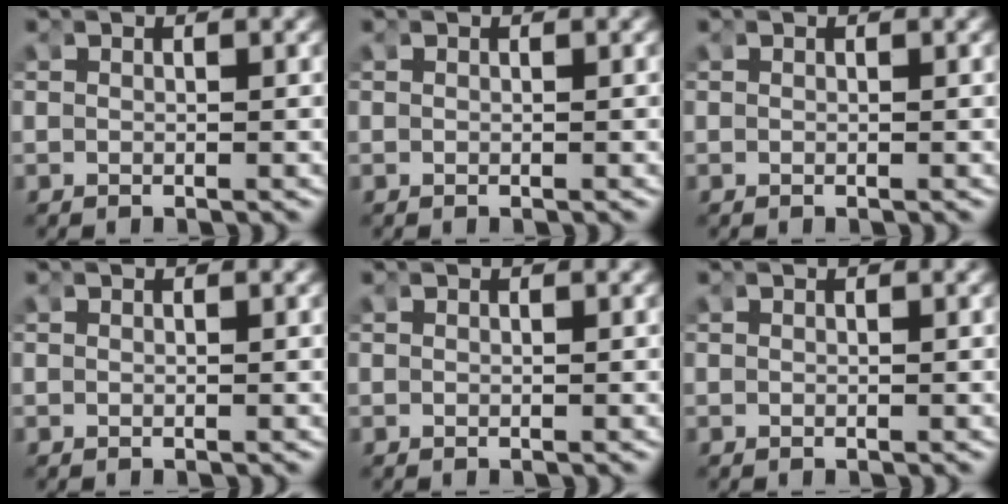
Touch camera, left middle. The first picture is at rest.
{"total": 0.0}
{"total": 0.0}
{"total": 0.0}
{"total": 0.0}
{"total": 0.0}